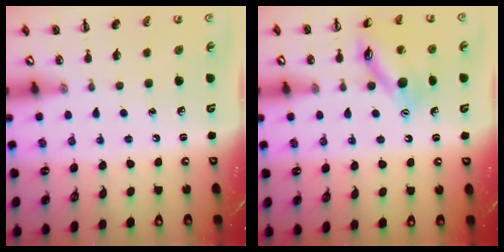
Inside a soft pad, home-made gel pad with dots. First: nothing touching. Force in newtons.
{"total": 12.8, "press": 12.8, "slide": 1.1}